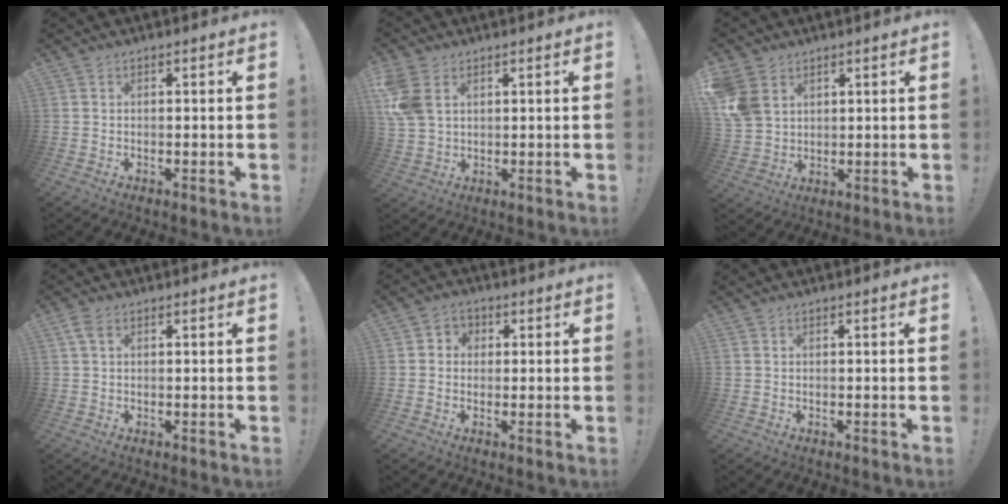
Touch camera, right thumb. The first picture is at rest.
{"total": 8.7, "force": [3.2, 5.9, 5.5], "torque": [-0.111, -0.008, 0.066]}
{"total": 9.1, "force": [4.3, 7.0, 4.1], "torque": [-0.090, -0.012, 0.091]}
{"total": 2.6, "force": [1.0, 1.5, 1.9], "torque": [-0.033, 0.002, 0.017]}
{"total": 3.4, "force": [-0.4, 3.2, 1.2], "torque": [-0.017, 0.010, -0.007]}
{"total": 0.0}